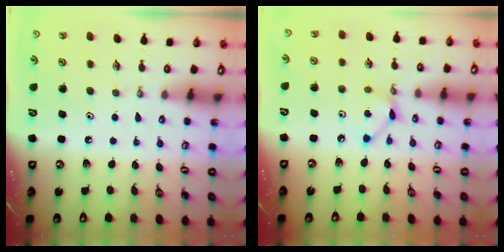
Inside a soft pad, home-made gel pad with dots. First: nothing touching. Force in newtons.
{"total": 4.7, "press": 4.7, "slide": 0.2}